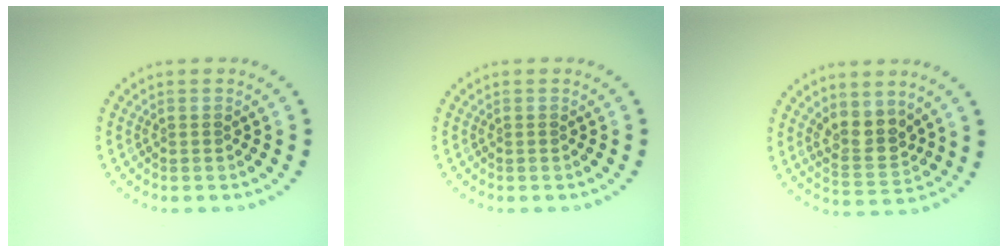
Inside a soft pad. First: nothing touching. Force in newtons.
{"total": 0.0}
{"total": 3.2, "press": 2.9, "slide": 1.3}